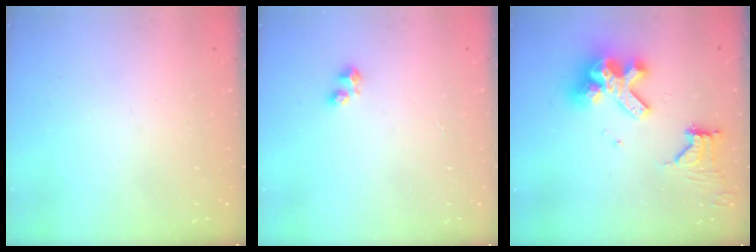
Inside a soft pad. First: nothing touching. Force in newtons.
{"total": 2.9, "press": 2.8, "slide": 0.5}
{"total": 14.9, "press": 14.8, "slide": 1.9}